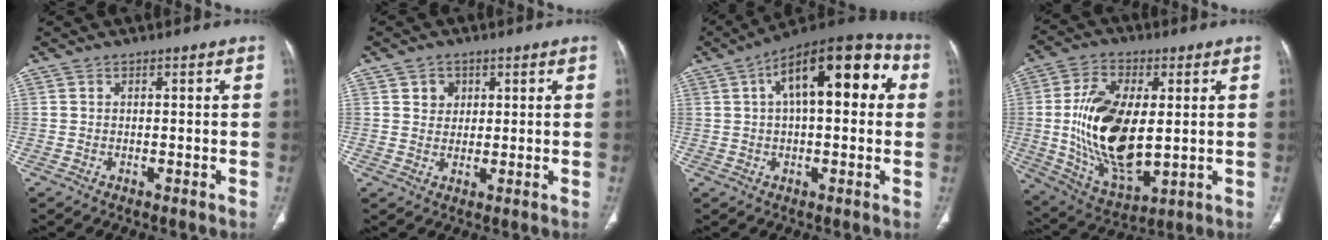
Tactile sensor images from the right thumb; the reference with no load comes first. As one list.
[{"total": 3.3, "force": [1.4, 2.8, 1.1], "torque": [0.001, -0.006, 0.022]}, {"total": 18.9, "force": [4.9, 8.3, 16.3], "torque": [-0.215, 0.039, 0.064]}, {"total": 19.6, "force": [0.8, 10.2, 16.7], "torque": [-0.308, -0.015, 0.028]}]